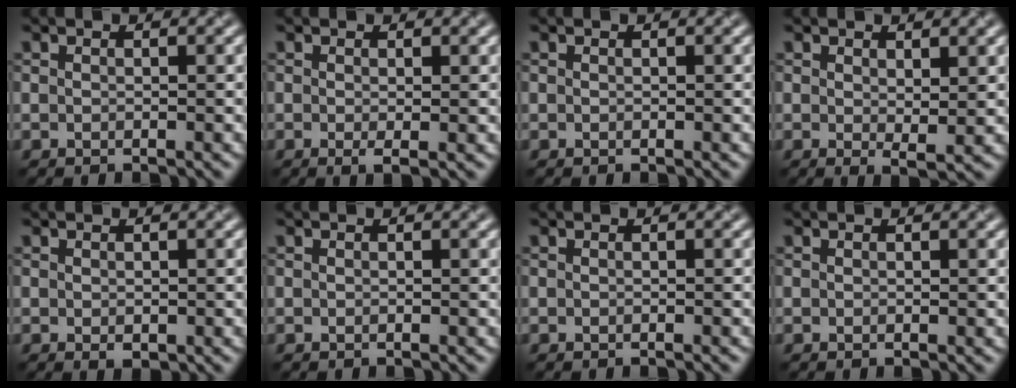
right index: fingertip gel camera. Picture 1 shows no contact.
{"total": 0.9, "force": [-0.1, 0.2, 0.9], "torque": [-0.016, -0.005, -0.001]}
{"total": 0.0}
{"total": 1.8, "force": [0.7, 0.7, 1.6], "torque": [-0.024, -0.006, 0.015]}
{"total": 0.5, "force": [0.0, 0.5, 0.2], "torque": [-0.004, 0.001, 0.003]}
{"total": 0.0}
{"total": 0.0}
{"total": 0.0}